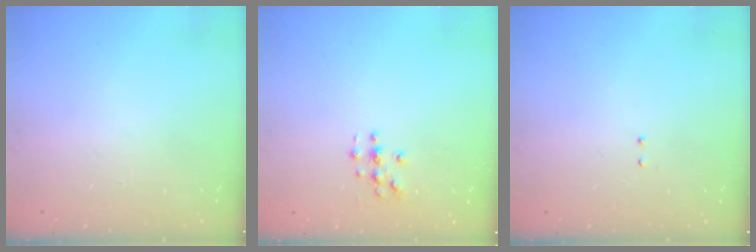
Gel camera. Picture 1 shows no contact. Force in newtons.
{"total": 3.0, "press": 3.0, "slide": 0.3}
{"total": 2.1, "press": 2.0, "slide": 0.6}